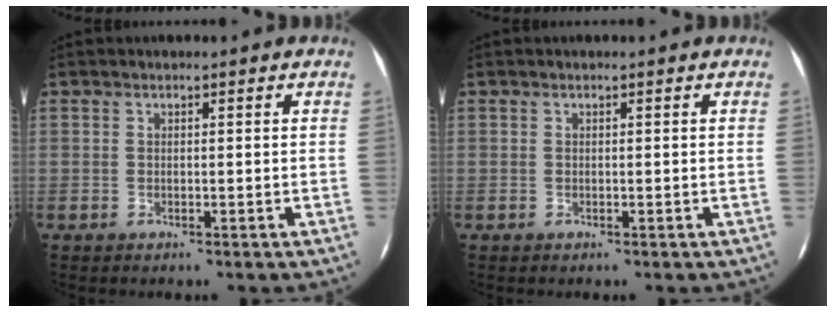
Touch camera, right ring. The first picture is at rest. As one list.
[{"total": 0.0}]